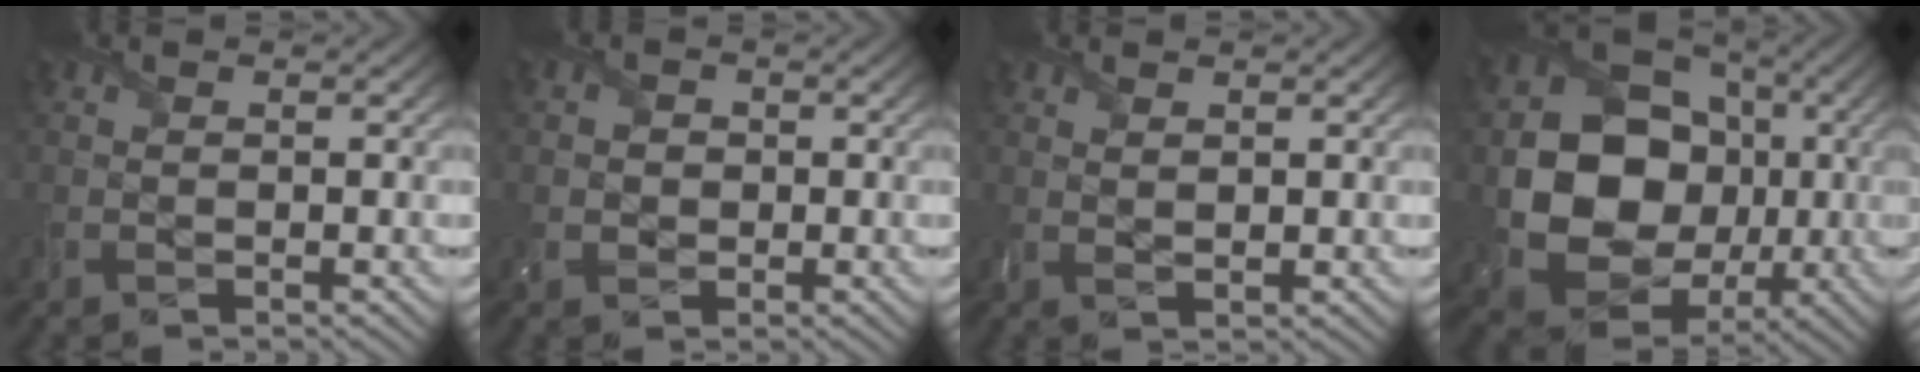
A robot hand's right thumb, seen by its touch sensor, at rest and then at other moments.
{"total": 2.3, "force": [0.0, 2.2, 0.7], "torque": [-0.017, 0.000, -0.005]}
{"total": 1.2, "force": [0.9, 0.5, 0.7], "torque": [-0.017, -0.003, 0.021]}
{"total": 16.0, "force": [-0.6, 13.7, 8.3], "torque": [-0.164, -0.039, -0.009]}